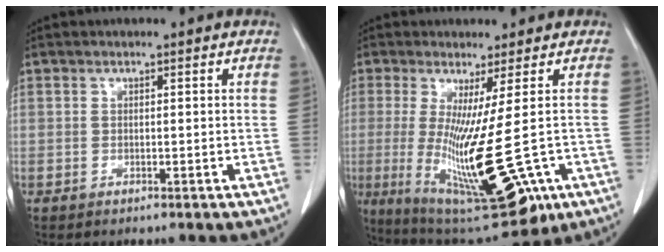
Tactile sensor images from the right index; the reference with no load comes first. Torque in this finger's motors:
{"motor_torque": [2.14, 0.00, 1.05, 0.21]}